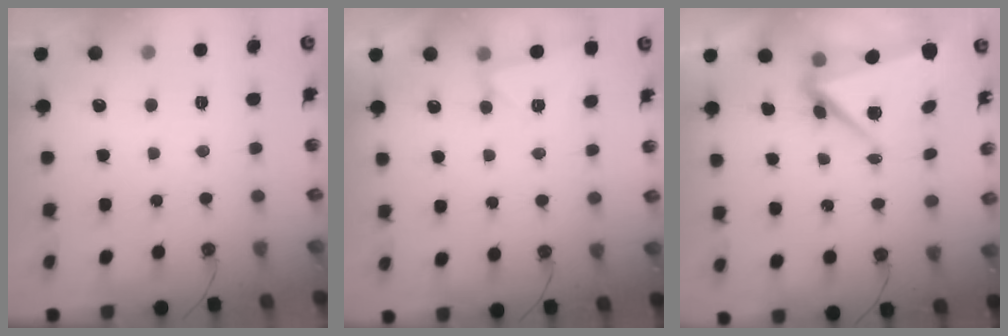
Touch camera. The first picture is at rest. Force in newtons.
{"total": 2.4, "press": 2.0, "slide": 1.2}
{"total": 6.7, "press": 6.6, "slide": 1.5}